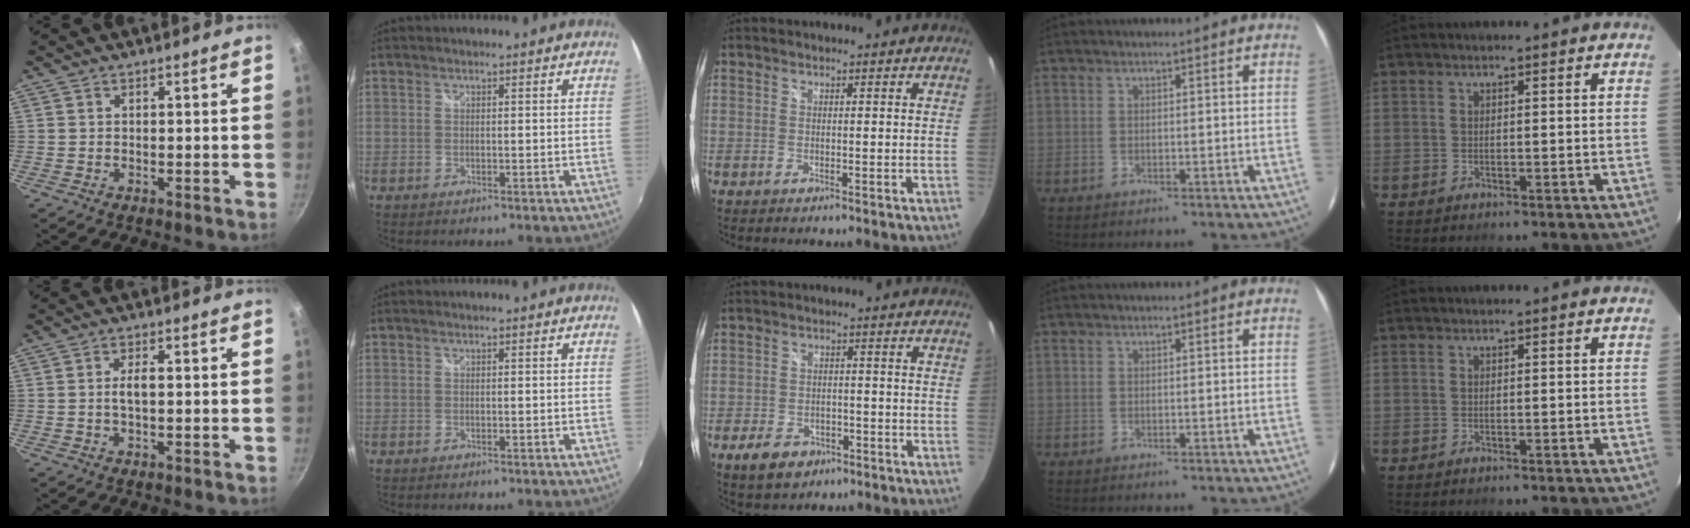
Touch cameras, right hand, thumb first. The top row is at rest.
{"thumb": {"total": 3.0, "force": [0.0, 1.1, 2.7], "torque": [-0.054, 0.007, -0.002]}, "middle": {"total": 7.1, "force": [-4.2, 4.6, 3.4], "torque": [-0.089, -0.001, -0.060]}}